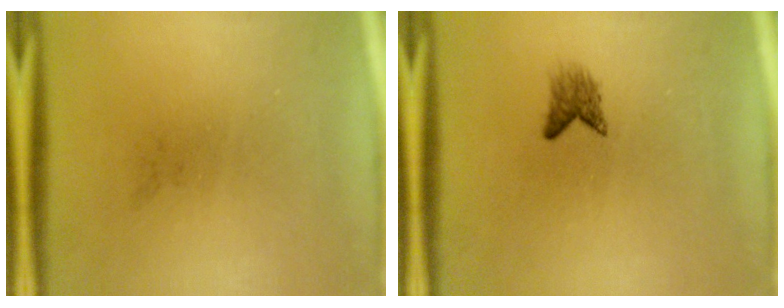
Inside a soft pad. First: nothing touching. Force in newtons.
{"total": 1.9}